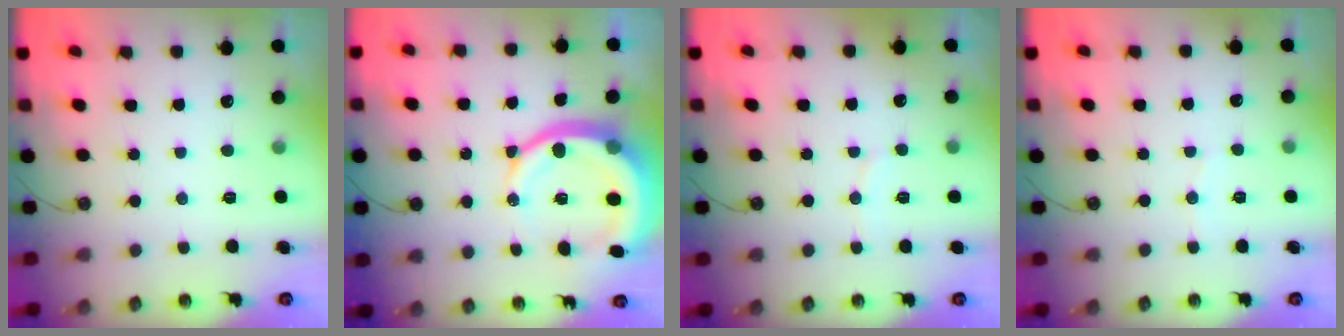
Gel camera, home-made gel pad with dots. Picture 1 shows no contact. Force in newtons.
{"total": 15.2, "press": 15.1, "slide": 1.6}
{"total": 4.4, "press": 4.4, "slide": 0.5}
{"total": 3.2, "press": 3.2, "slide": 0.4}